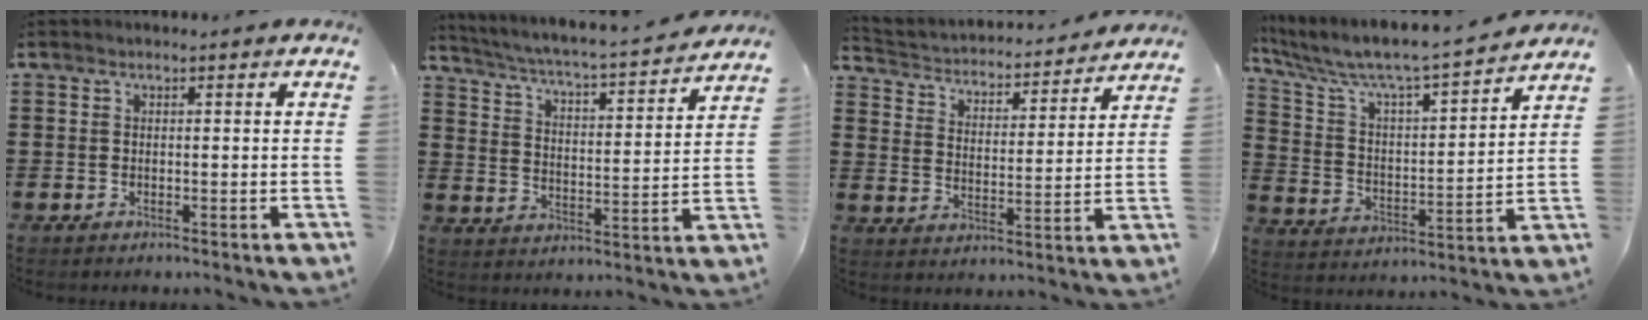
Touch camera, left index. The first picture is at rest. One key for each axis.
{"total": 3.5, "fx": 3.2, "fy": -0.4, "fz": 1.4, "tx": -0.048, "ty": -0.035, "tz": 0.043}
{"total": 2.7, "fx": 2.7, "fy": 0.5, "fz": 0.0, "tx": -0.021, "ty": -0.030, "tz": 0.036}
{"total": 6.4, "fx": 5.7, "fy": 0.7, "fz": 2.8, "tx": -0.084, "ty": -0.045, "tz": 0.088}